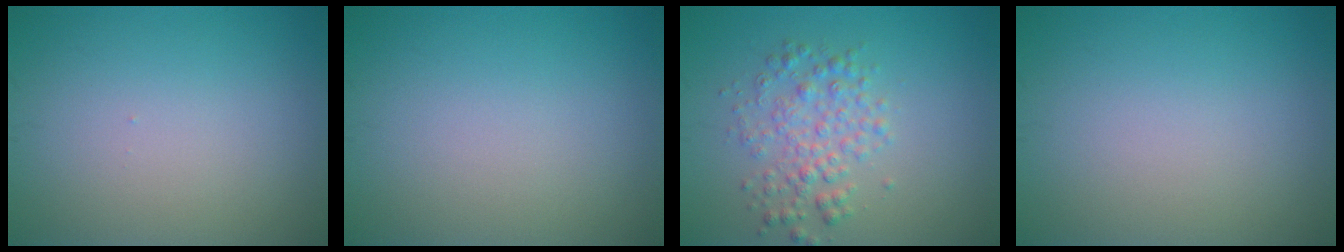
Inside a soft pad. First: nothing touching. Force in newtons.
{"total": 0.0}
{"total": 3.2, "press": 3.2, "slide": 0.0}
{"total": 0.0}